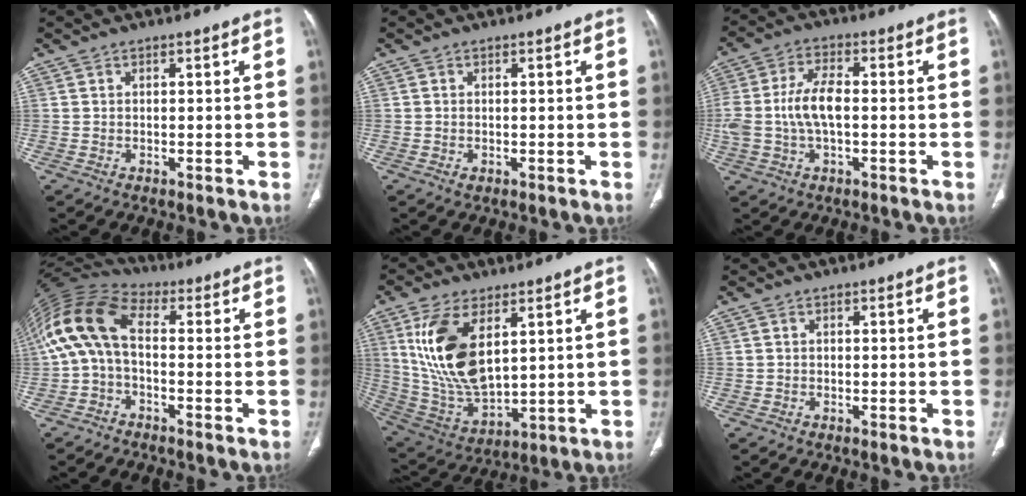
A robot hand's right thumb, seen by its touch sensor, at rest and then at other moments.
{"total": 0.8, "force": [-0.2, 0.6, 0.5], "torque": [-0.009, -0.001, -0.001]}
{"total": 8.5, "force": [-0.6, 4.2, 7.4], "torque": [-0.164, 0.020, -0.012]}
{"total": 12.5, "force": [-0.2, 7.1, 10.3], "torque": [-0.213, 0.038, -0.020]}
{"total": 16.9, "force": [5.5, 8.4, 13.5], "torque": [-0.263, -0.026, 0.122]}
{"total": 0.0}